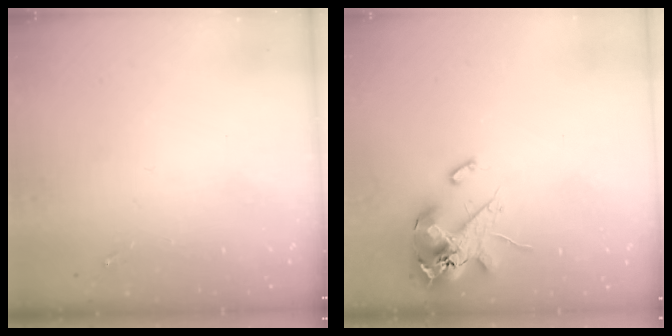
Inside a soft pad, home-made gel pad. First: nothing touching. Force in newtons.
{"total": 14.1, "press": 13.9, "slide": 2.5}